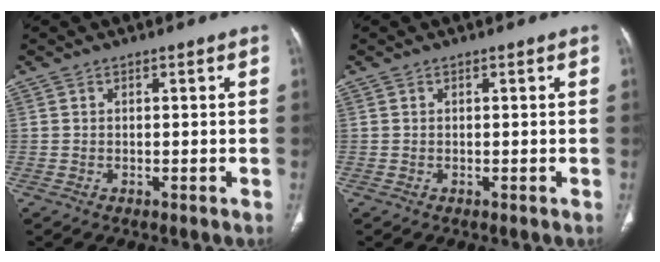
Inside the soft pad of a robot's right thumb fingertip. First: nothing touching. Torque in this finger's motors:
{"motor_torque": [0.00, 0.00, 0.00, 0.00, 0.02]}